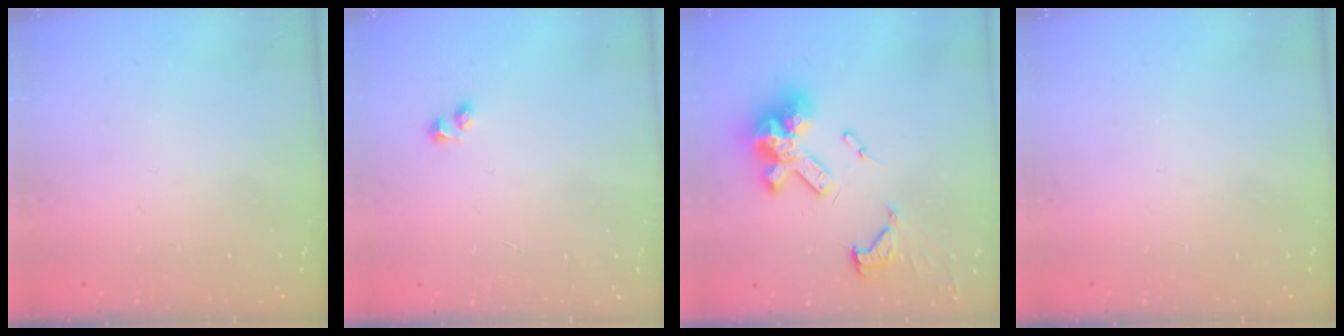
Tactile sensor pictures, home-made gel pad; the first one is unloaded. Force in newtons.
{"total": 1.8, "press": 1.7, "slide": 0.6}
{"total": 15.4, "press": 15.3, "slide": 1.5}
{"total": 0.0}